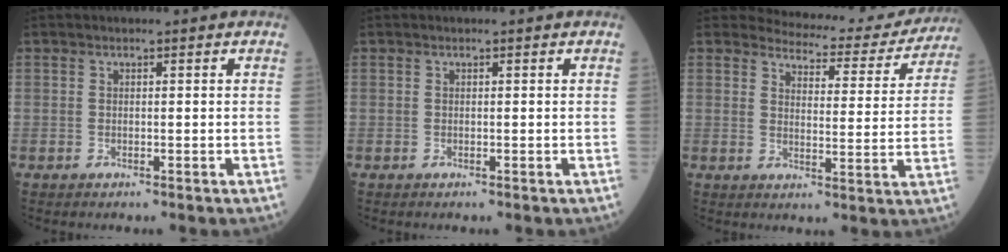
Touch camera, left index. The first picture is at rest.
{"total": 0.0}
{"total": 14.2, "force": [13.7, 3.5, 1.5], "torque": [0.001, -0.037, 0.144]}